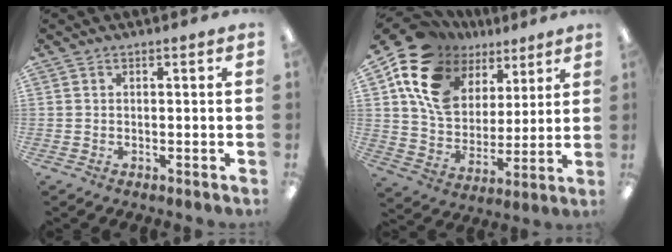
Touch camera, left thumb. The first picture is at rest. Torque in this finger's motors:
{"motor_torque": [0.91, 1.69, 1.11, -1.66, 0.17]}